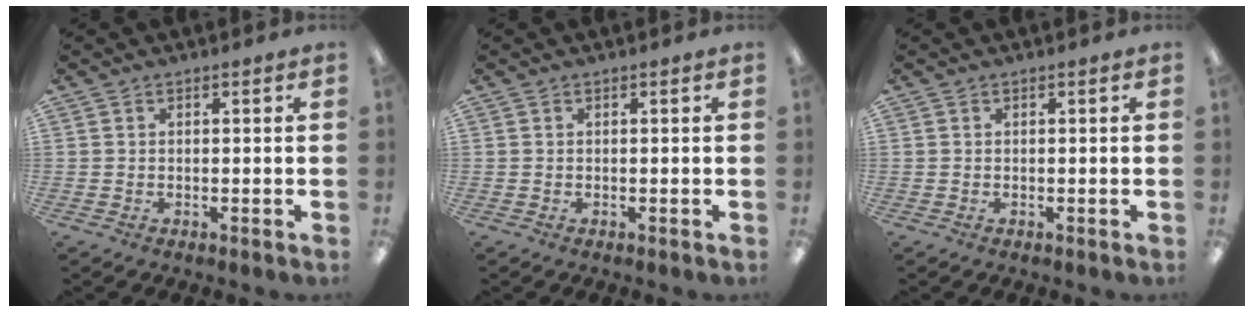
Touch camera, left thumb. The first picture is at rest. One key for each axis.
{"total": 0.0}
{"total": 0.0}